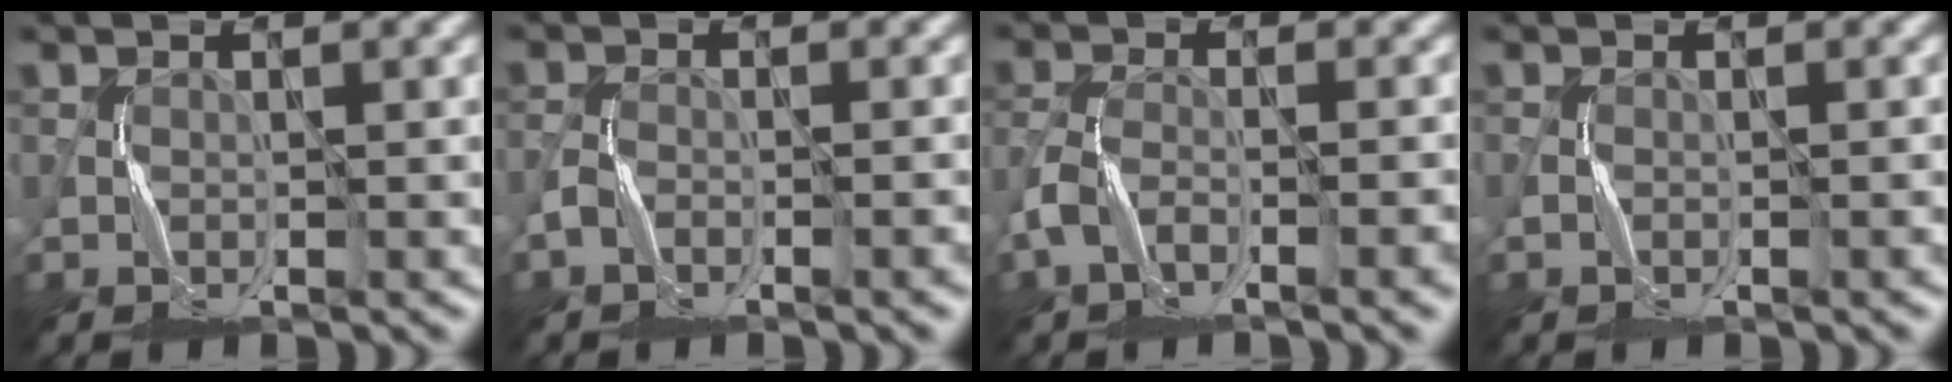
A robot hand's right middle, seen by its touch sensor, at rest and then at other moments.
{"total": 2.3, "force": [-1.6, 0.8, 1.5], "torque": [-0.032, 0.000, -0.032]}
{"total": 4.2, "force": [-2.4, 1.5, 3.1], "torque": [-0.071, -0.006, -0.050]}
{"total": 0.7, "force": [-0.6, 0.0, 0.4], "torque": [-0.009, 0.002, -0.010]}